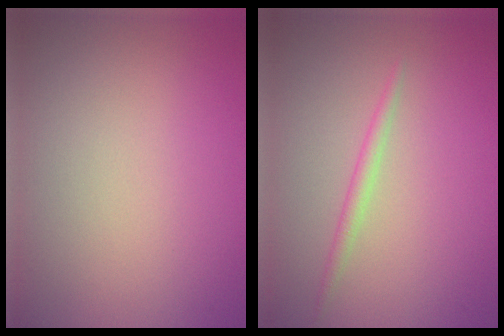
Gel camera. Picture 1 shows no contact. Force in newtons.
{"total": 1.2, "press": 1.2, "slide": 0.0}